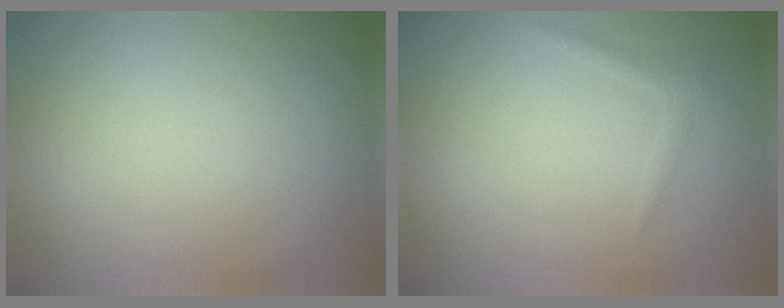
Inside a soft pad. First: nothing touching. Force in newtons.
{"total": 0.9, "press": 0.9, "slide": 0.0}